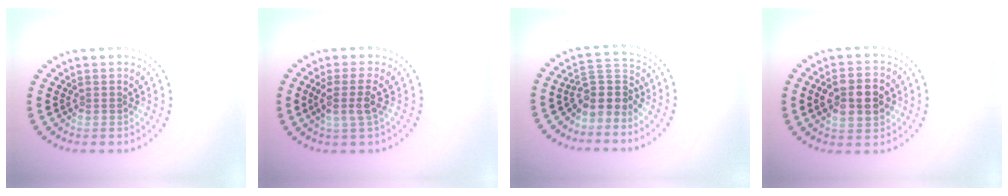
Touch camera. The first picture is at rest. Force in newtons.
{"total": 2.3, "press": 1.9, "slide": 1.3}
{"total": 3.3, "press": 2.5, "slide": 2.1}
{"total": 4.9, "press": 4.8, "slide": 0.3}